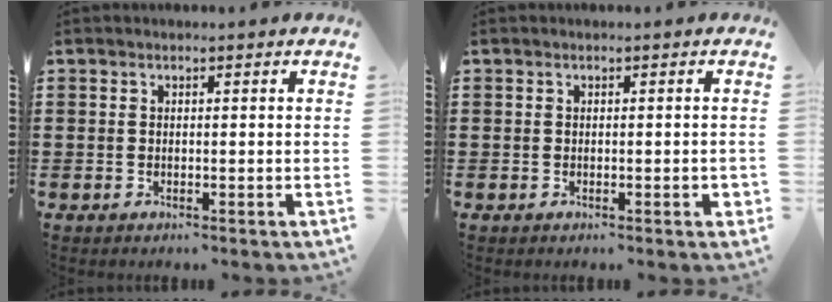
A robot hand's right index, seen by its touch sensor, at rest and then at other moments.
{"total": 0.9, "force": [-0.2, 0.2, 0.9], "torque": [-0.015, -0.003, -0.003]}